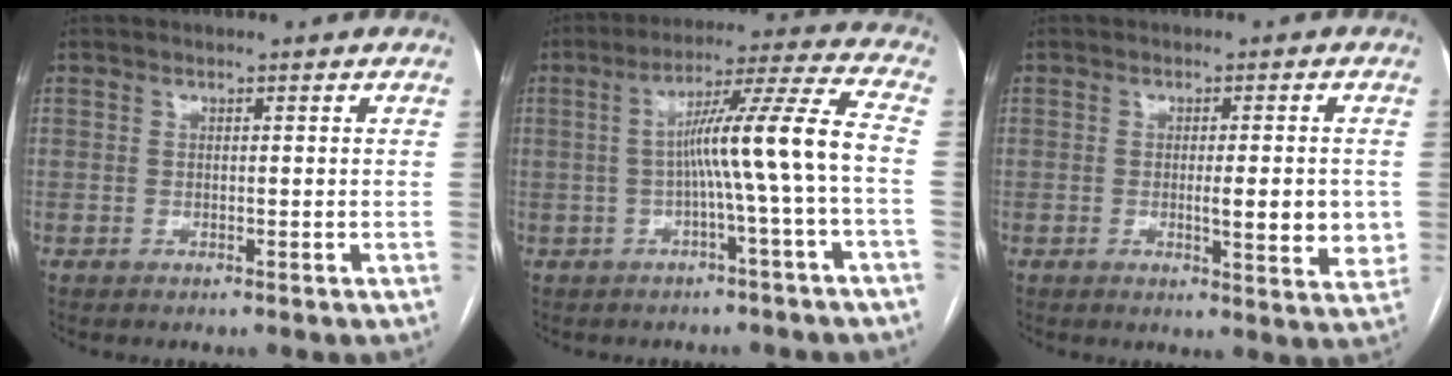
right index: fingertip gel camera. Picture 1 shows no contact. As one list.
[{"total": 10.9, "force": [-1.5, -1.8, 10.6], "torque": [-0.170, 0.025, -0.021]}, {"total": 6.9, "force": [-0.5, 1.5, 6.7], "torque": [-0.086, -0.009, -0.005]}]